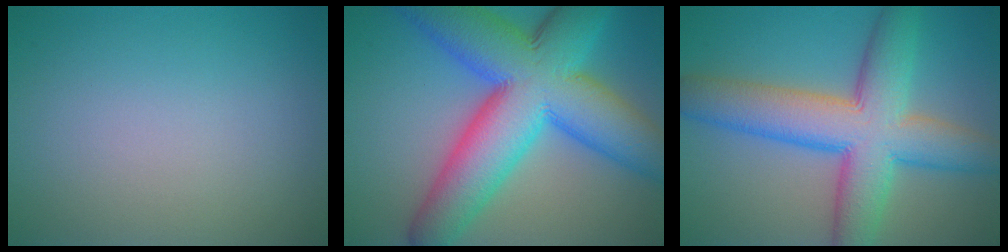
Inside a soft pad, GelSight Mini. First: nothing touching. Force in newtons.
{"total": 15.0, "press": 15.0, "slide": 0.4}
{"total": 10.1, "press": 10.1, "slide": 0.5}